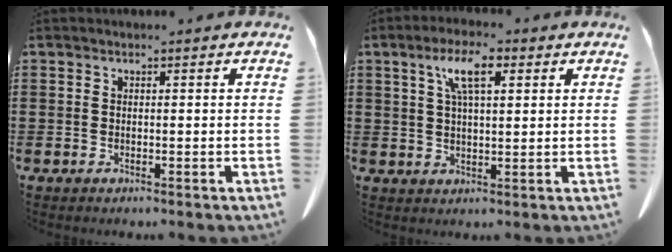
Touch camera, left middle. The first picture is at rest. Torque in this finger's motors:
{"motor_torque": [2.14, 0.00, 0.54, 0.16]}